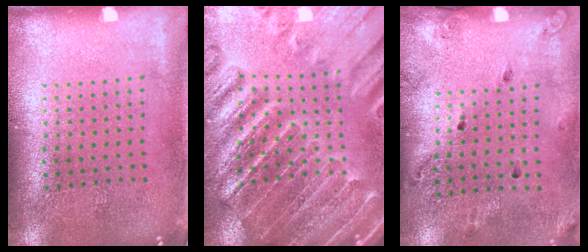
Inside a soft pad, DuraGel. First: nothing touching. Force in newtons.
{"total": 3.0, "press": 2.9, "slide": 0.4}
{"total": 1.8, "press": 1.2, "slide": 1.3}